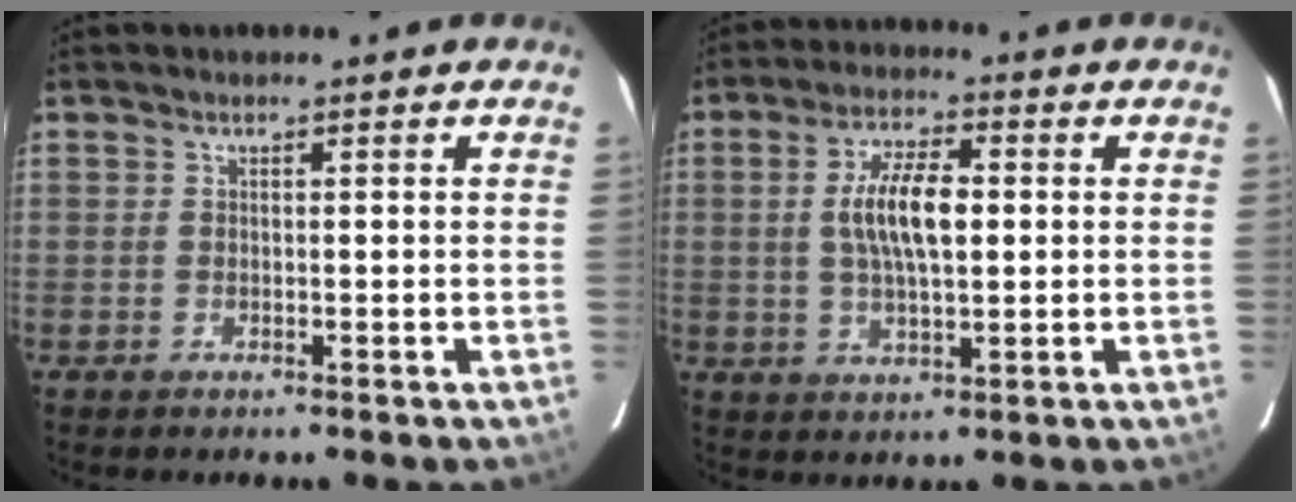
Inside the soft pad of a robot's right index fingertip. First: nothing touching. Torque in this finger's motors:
{"motor_torque": [0.44, 0.09, 0.25, 0.09]}